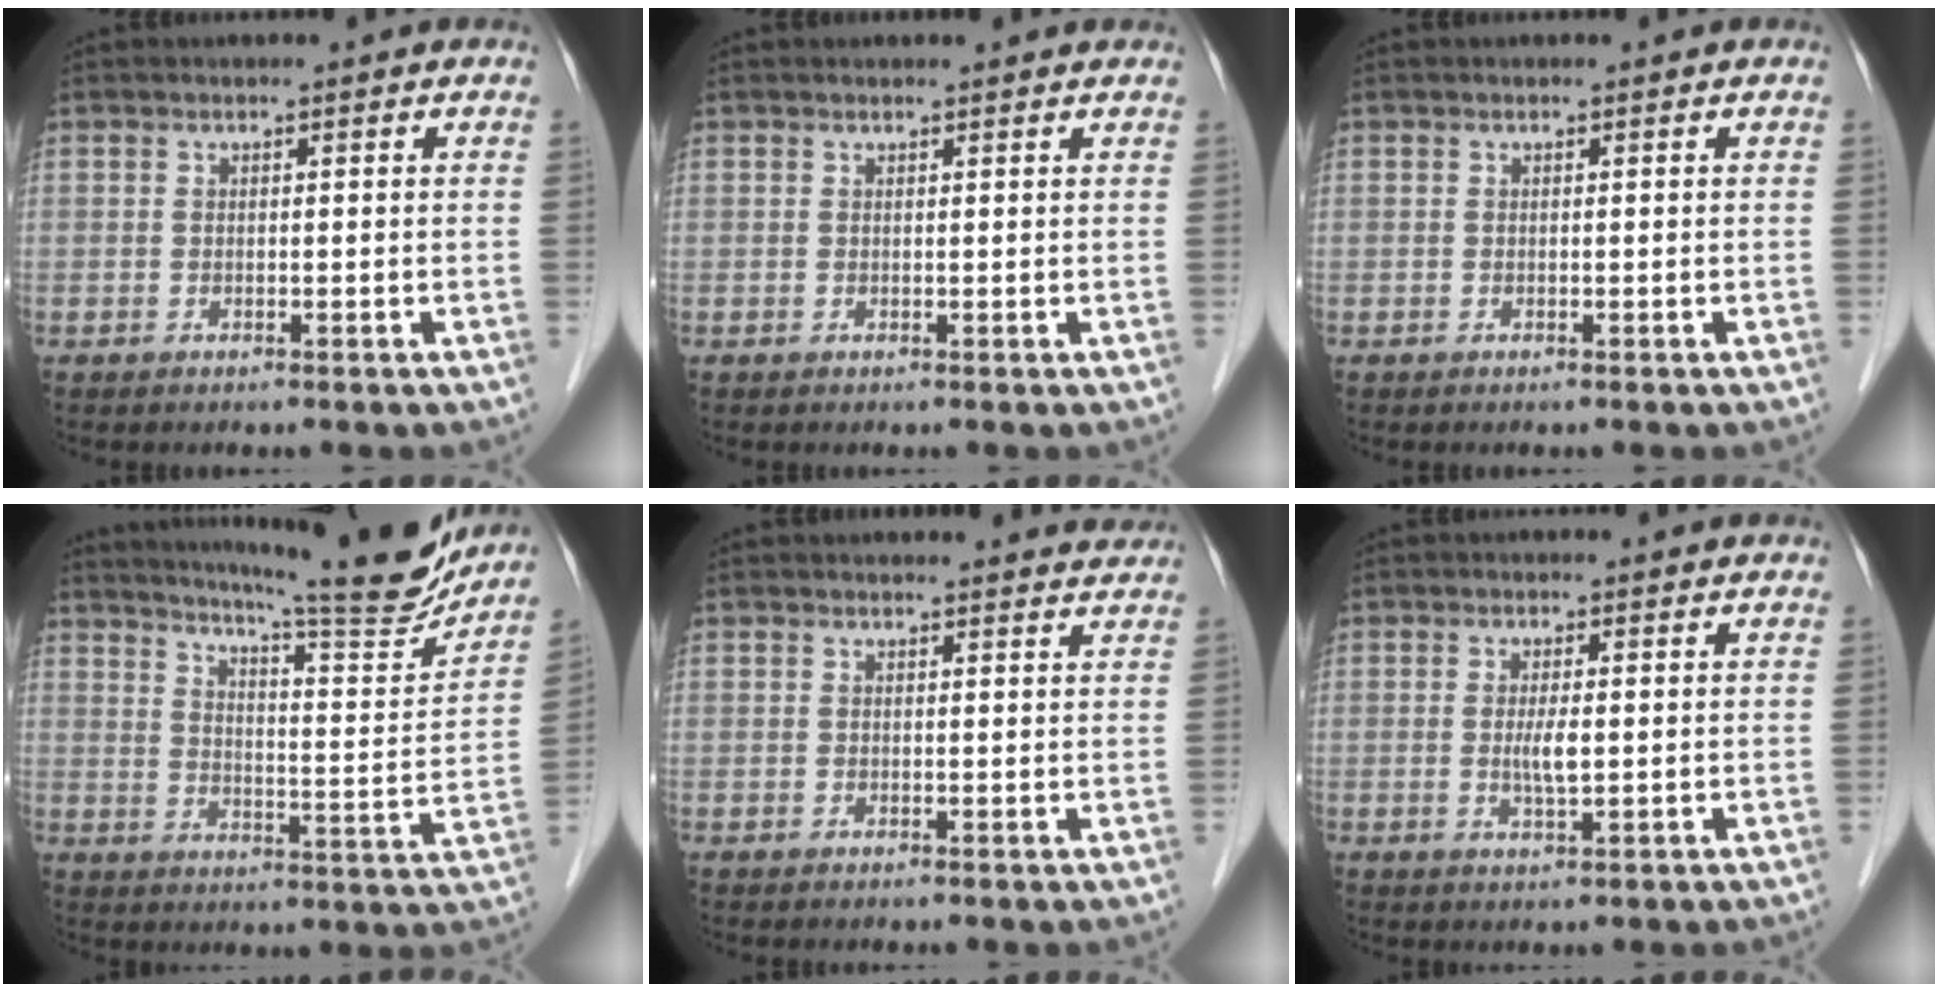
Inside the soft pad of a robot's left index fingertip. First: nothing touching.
{"total": 2.0, "force": [1.9, 0.2, 0.3], "torque": [-0.011, 0.006, 0.020]}
{"total": 0.0}
{"total": 19.2, "force": [17.4, 0.6, 8.2], "torque": [-0.133, -0.045, 0.232]}
{"total": 4.5, "force": [4.4, 0.4, 0.4], "torque": [-0.007, -0.002, 0.036]}
{"total": 2.8, "force": [0.1, 0.5, 2.8], "torque": [-0.057, -0.005, 0.004]}